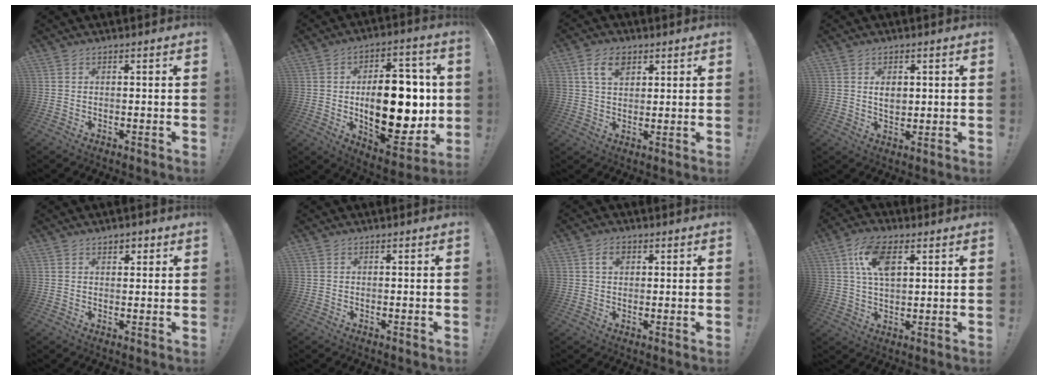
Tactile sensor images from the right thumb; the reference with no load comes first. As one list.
[{"total": 24.1, "force": [-0.2, 13.1, 20.2], "torque": [-0.300, -0.010, 0.011]}, {"total": 7.5, "force": [3.5, 5.0, 4.5], "torque": [-0.068, -0.001, 0.064]}, {"total": 3.9, "force": [0.8, 2.7, 2.7], "torque": [-0.032, -0.003, 0.009]}, {"total": 2.3, "force": [1.4, 1.6, 0.9], "torque": [0.001, -0.006, 0.020]}, {"total": 0.0}, {"total": 3.8, "force": [1.3, 2.7, 2.2], "torque": [-0.026, 0.001, 0.021]}, {"total": 11.1, "force": [4.0, 5.8, 8.5], "torque": [-0.149, 0.000, 0.073]}]